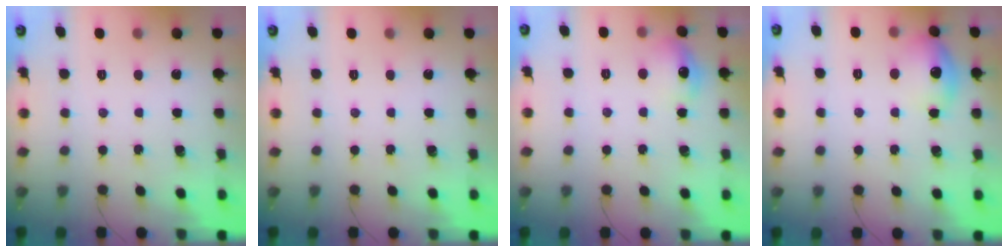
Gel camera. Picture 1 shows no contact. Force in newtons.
{"total": 0.0}
{"total": 9.0, "press": 8.9, "slide": 1.2}
{"total": 10.8, "press": 10.7, "slide": 0.9}